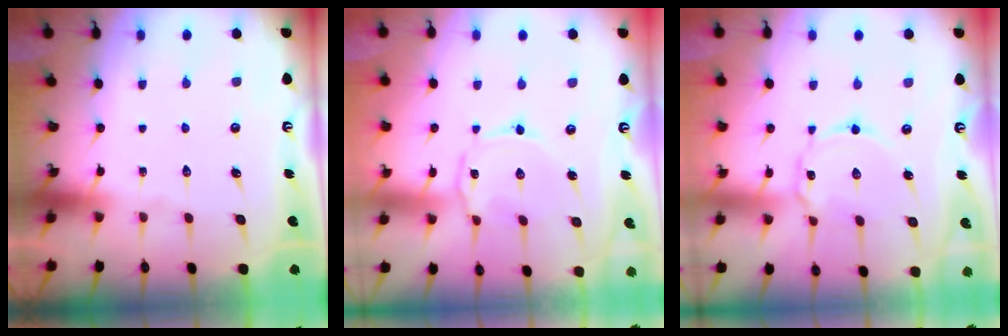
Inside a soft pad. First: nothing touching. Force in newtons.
{"total": 2.0, "press": 2.0, "slide": 0.3}
{"total": 3.6, "press": 3.6, "slide": 0.4}